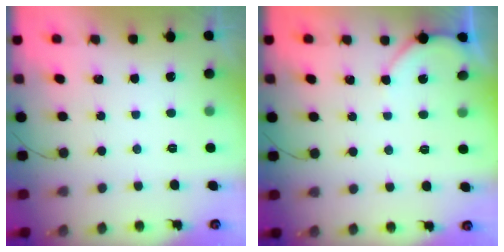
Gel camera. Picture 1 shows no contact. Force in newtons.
{"total": 3.2, "press": 3.2, "slide": 0.4}